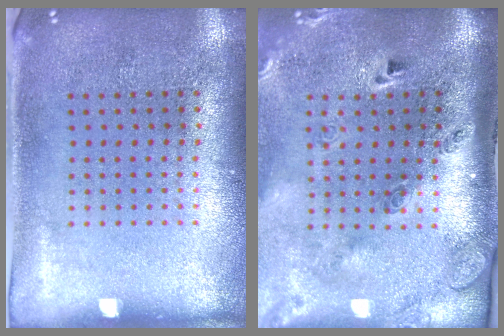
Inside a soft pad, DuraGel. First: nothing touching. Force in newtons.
{"total": 3.0, "press": 2.0, "slide": 2.2}